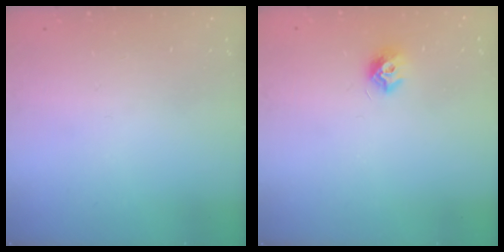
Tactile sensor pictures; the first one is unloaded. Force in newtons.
{"total": 7.3, "press": 7.2, "slide": 0.3}